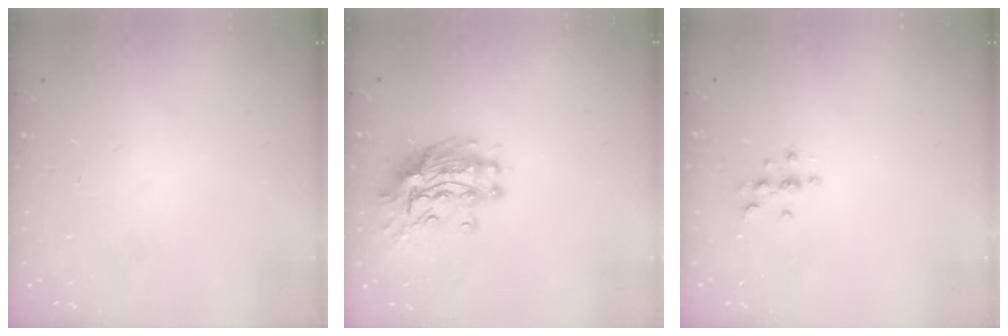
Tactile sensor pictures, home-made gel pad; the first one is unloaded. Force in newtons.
{"total": 12.5, "press": 12.4, "slide": 1.0}
{"total": 3.0, "press": 3.0, "slide": 0.4}